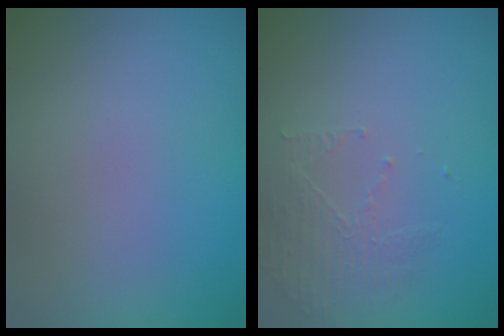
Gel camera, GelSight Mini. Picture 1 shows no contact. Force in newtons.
{"total": 1.6, "press": 0.7, "slide": 1.4}